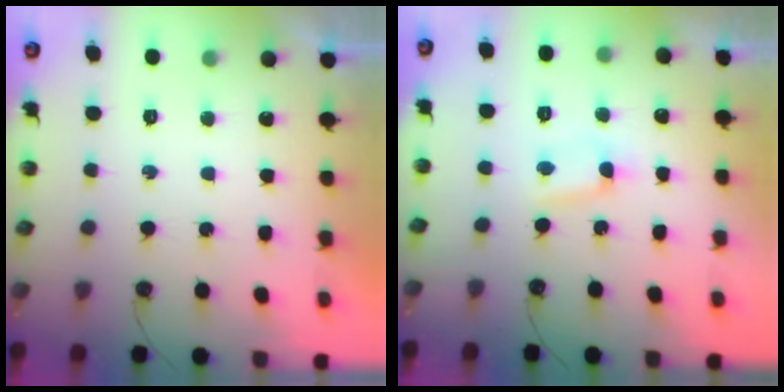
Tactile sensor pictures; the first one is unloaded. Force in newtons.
{"total": 2.5, "press": 2.5, "slide": 0.3}